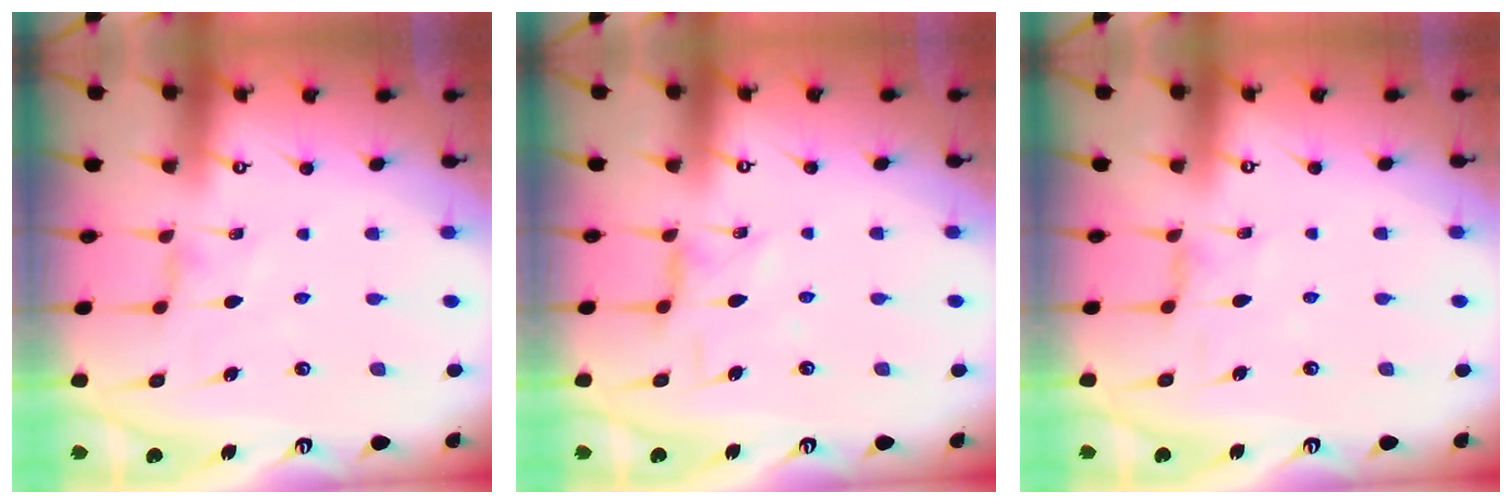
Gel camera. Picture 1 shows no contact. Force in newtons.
{"total": 2.5, "press": 2.4, "slide": 0.4}
{"total": 2.7, "press": 2.6, "slide": 0.4}